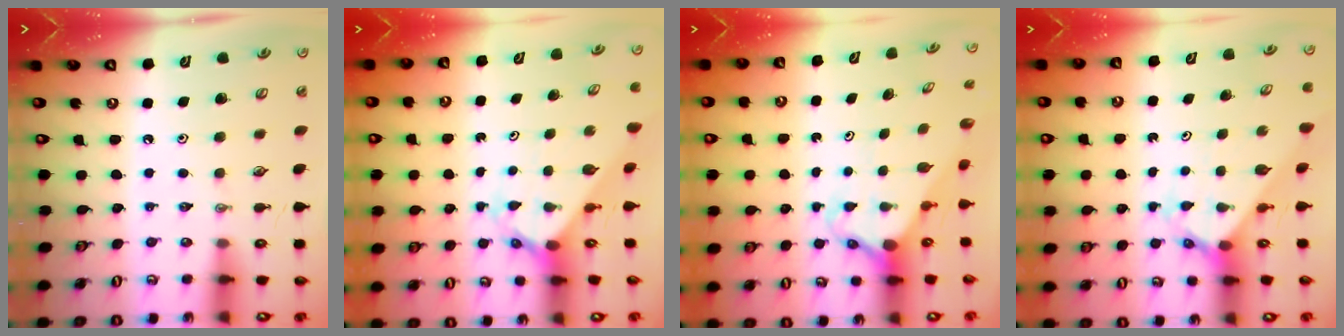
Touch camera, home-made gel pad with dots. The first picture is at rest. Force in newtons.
{"total": 2.4, "press": 2.4, "slide": 0.2}
{"total": 3.0, "press": 3.0, "slide": 0.2}
{"total": 2.3, "press": 2.3, "slide": 0.2}